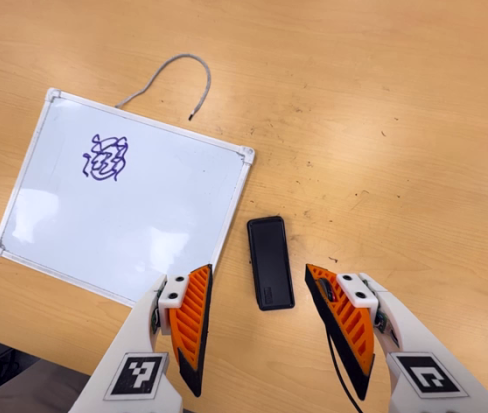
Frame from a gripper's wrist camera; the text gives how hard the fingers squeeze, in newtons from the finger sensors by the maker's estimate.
{"total": 0.0}